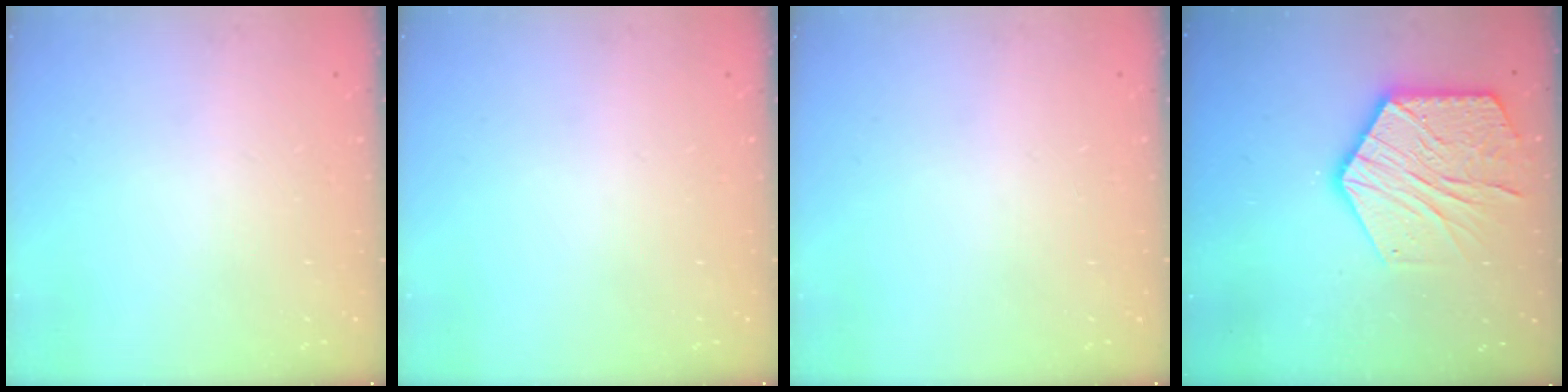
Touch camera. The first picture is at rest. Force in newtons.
{"total": 0.0}
{"total": 0.0}
{"total": 17.1, "press": 17.1, "slide": 1.3}